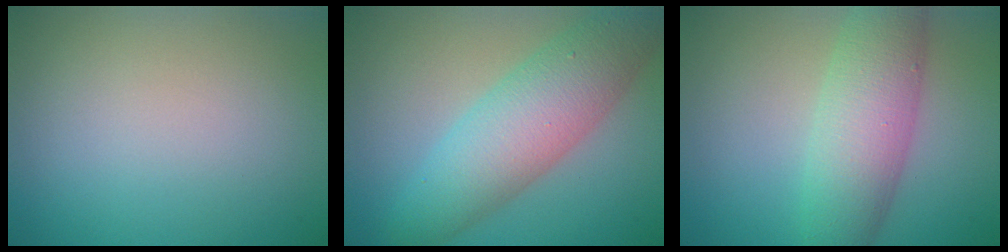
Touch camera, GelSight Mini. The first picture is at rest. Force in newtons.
{"total": 7.0, "press": 7.0, "slide": 0.3}
{"total": 6.1, "press": 6.1, "slide": 0.1}